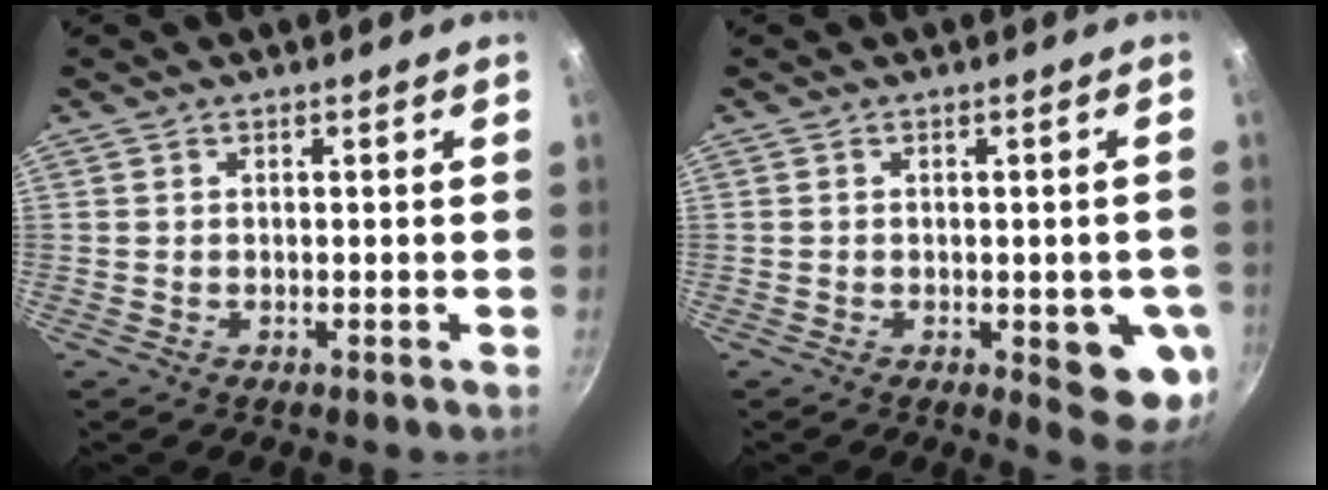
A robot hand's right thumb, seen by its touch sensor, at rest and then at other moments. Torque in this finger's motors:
{"motor_torque": [1.21, 1.21, -0.12, -0.06, 0.09]}